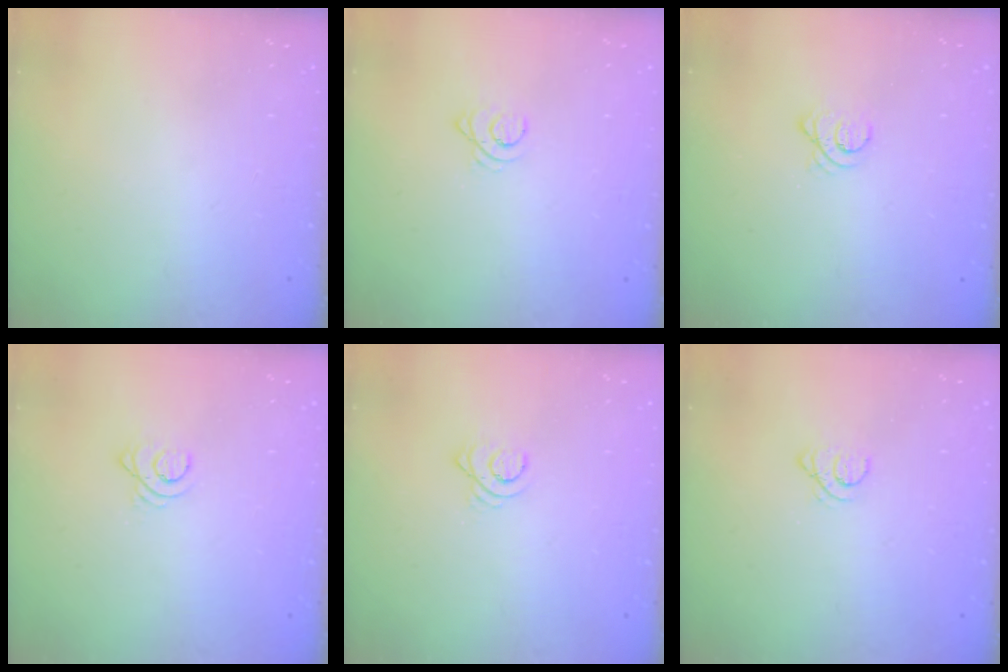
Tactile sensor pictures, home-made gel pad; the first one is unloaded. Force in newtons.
{"total": 2.5, "press": 2.5, "slide": 0.3}
{"total": 3.4, "press": 3.3, "slide": 0.5}
{"total": 2.7, "press": 2.7, "slide": 0.3}
{"total": 2.9, "press": 2.9, "slide": 0.4}
{"total": 1.7, "press": 1.7, "slide": 0.2}